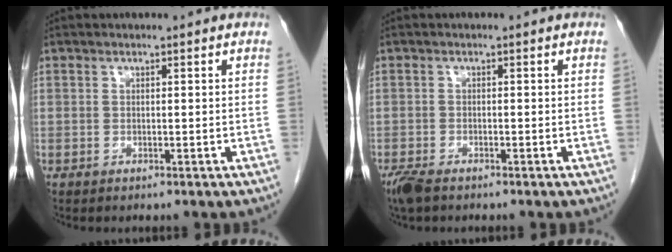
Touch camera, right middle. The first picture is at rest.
{"total": 3.6, "force": [-2.7, 1.1, 2.0], "torque": [-0.048, -0.011, -0.048]}